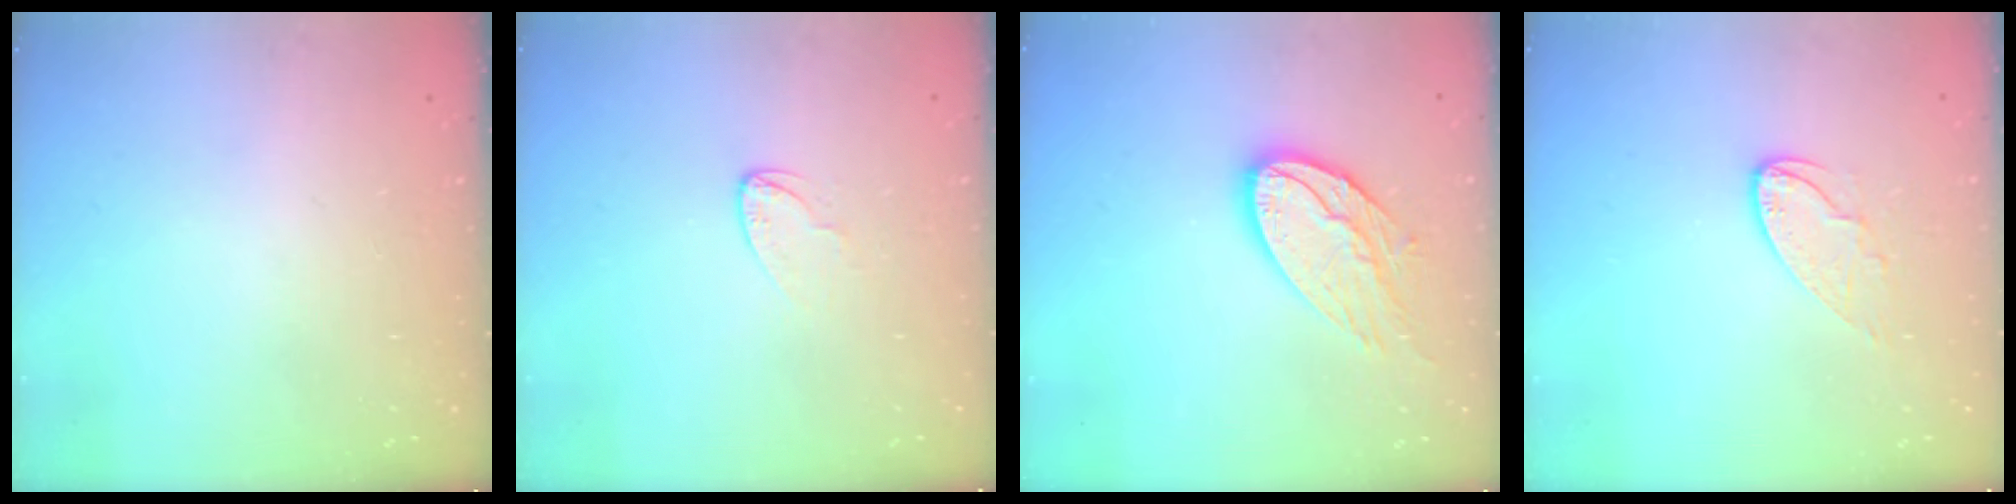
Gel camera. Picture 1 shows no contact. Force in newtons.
{"total": 4.0, "press": 4.0, "slide": 0.3}
{"total": 14.8, "press": 14.8, "slide": 1.0}
{"total": 7.2, "press": 7.2, "slide": 0.2}